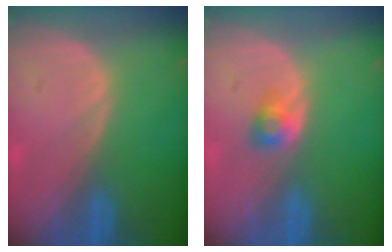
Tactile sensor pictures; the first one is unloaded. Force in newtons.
{"total": 2.7, "press": 2.4, "slide": 1.2}